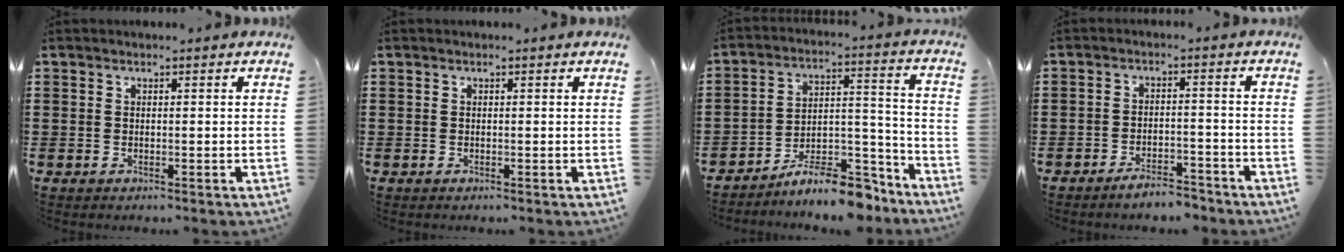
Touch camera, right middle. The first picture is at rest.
{"total": 0.0}
{"total": 10.4, "force": [-9.4, 1.7, 4.1], "torque": [-0.050, 0.040, -0.174]}
{"total": 4.1, "force": [-4.0, 0.6, 0.8], "torque": [-0.014, 0.008, -0.079]}